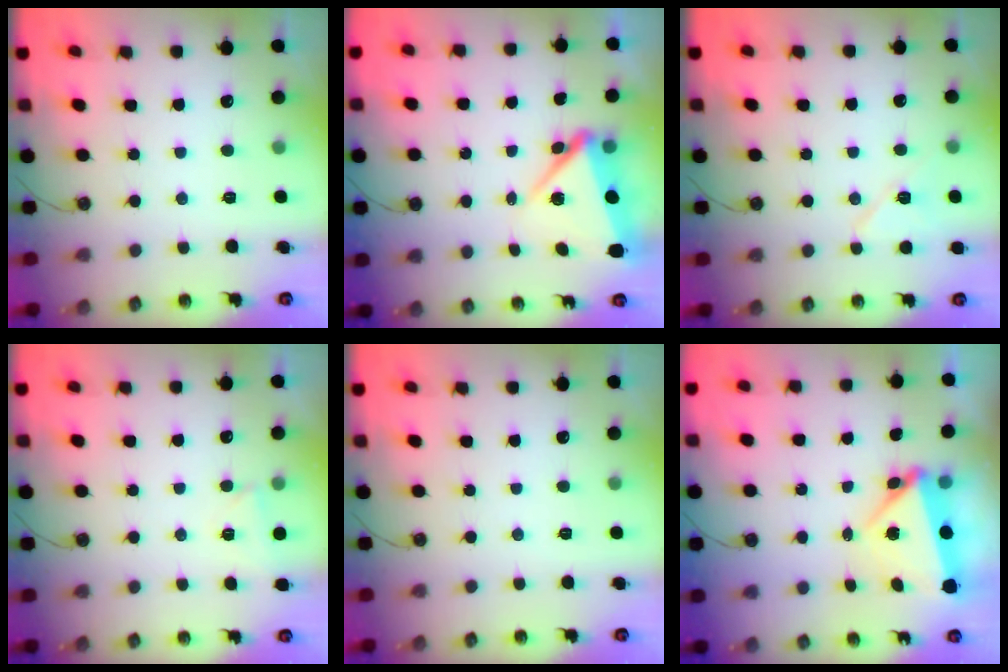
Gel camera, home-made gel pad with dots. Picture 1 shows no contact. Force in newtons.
{"total": 7.3, "press": 7.0, "slide": 1.9}
{"total": 7.9, "press": 7.9, "slide": 1.0}
{"total": 2.8, "press": 2.7, "slide": 0.6}
{"total": 0.0}
{"total": 10.2, "press": 5.7, "slide": 8.5}